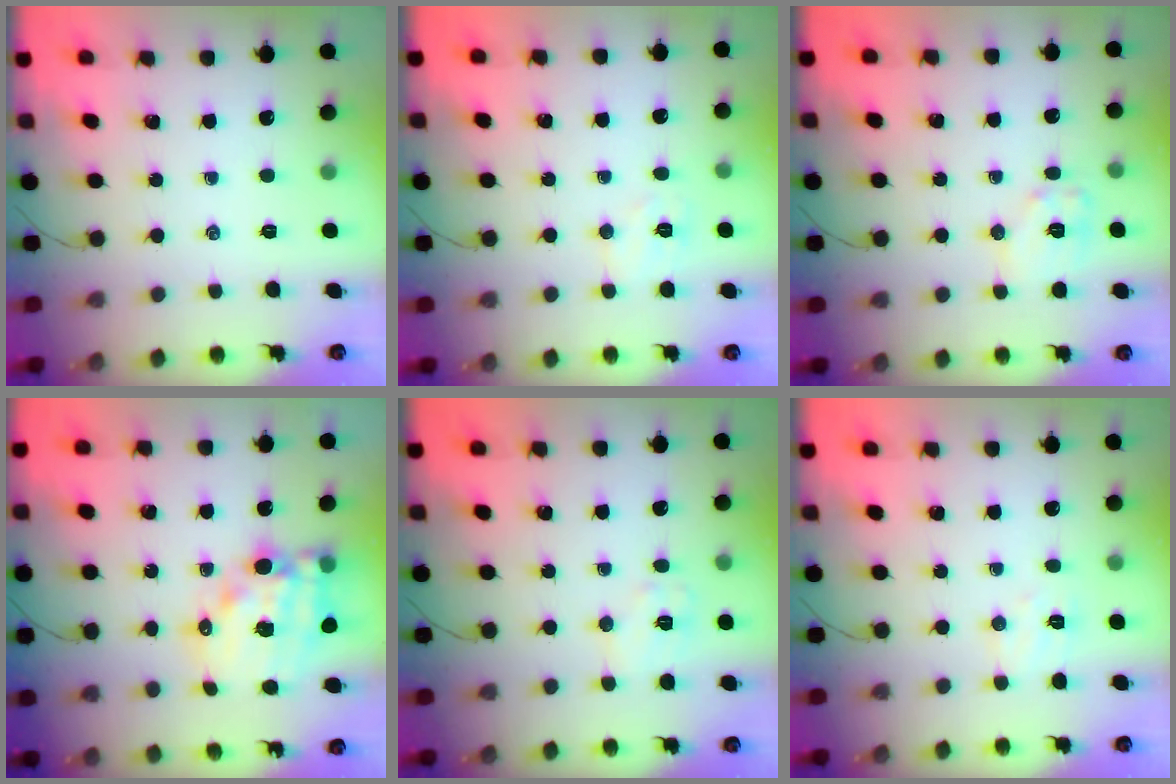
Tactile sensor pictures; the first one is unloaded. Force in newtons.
{"total": 5.8, "press": 5.7, "slide": 1.0}
{"total": 8.2, "press": 8.2, "slide": 0.3}
{"total": 15.4, "press": 14.9, "slide": 3.8}
{"total": 6.9, "press": 6.8, "slide": 1.0}
{"total": 5.5, "press": 5.4, "slide": 1.2}